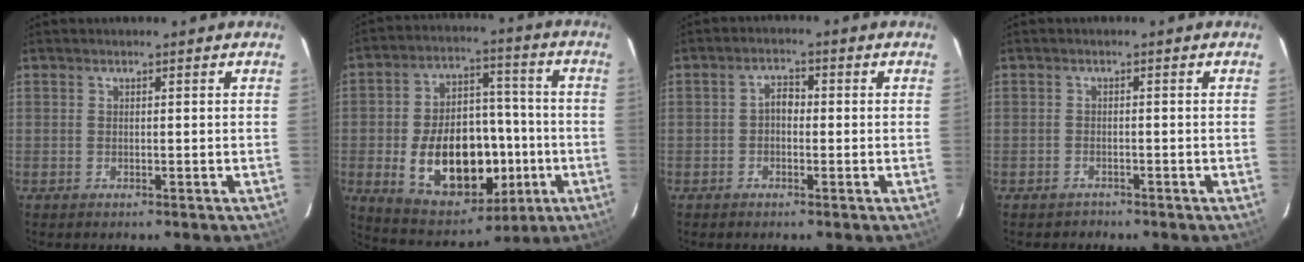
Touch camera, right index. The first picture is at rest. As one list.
[{"total": 20.6, "force": [-4.8, 13.1, 15.1], "torque": [-0.292, 0.020, -0.047]}, {"total": 2.3, "force": [-0.5, 1.6, 1.5], "torque": [-0.028, 0.010, -0.011]}, {"total": 1.6, "force": [-1.3, 0.9, -0.1], "torque": [-0.002, 0.005, -0.019]}]